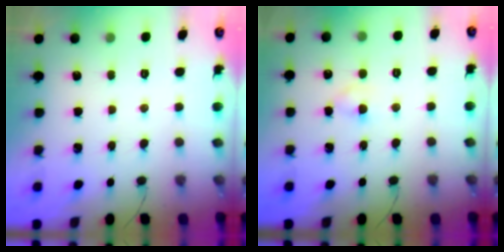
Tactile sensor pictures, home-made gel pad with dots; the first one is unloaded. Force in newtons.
{"total": 1.9, "press": 1.7, "slide": 0.8}